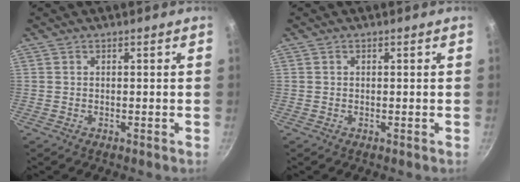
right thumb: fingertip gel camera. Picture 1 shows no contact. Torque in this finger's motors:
{"motor_torque": [-0.28, -0.26, -0.15, 0.38, 0.03]}